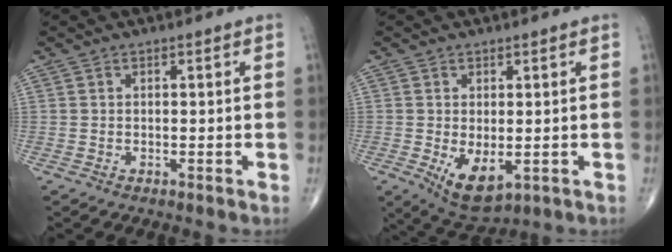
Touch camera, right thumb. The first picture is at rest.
{"total": 7.2, "force": [-1.4, 3.7, 6.0], "torque": [-0.092, -0.017, -0.007]}